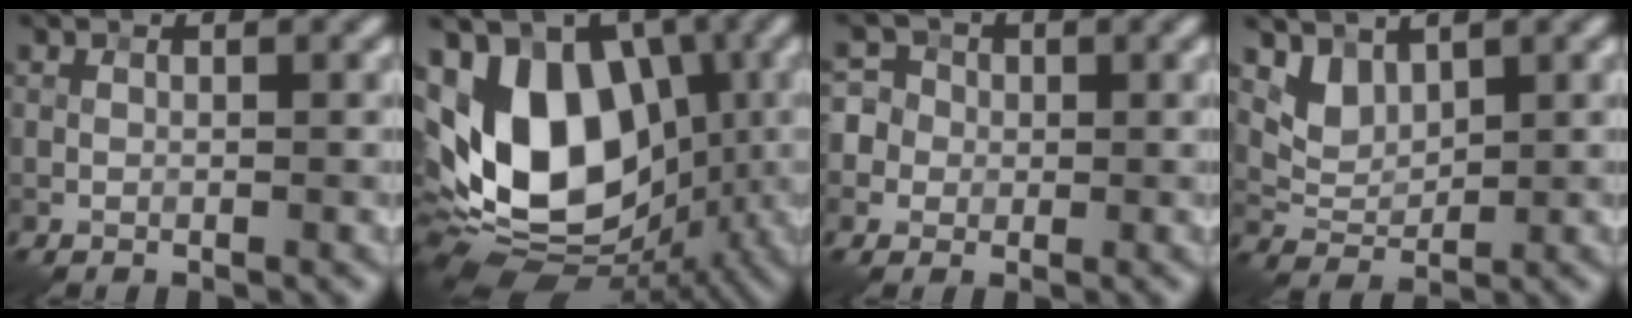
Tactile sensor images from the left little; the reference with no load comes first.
{"total": 14.6, "force": [-0.4, 9.6, 11.0], "torque": [-0.190, 0.004, -0.020]}
{"total": 4.9, "force": [0.3, 4.7, 1.4], "torque": [-0.016, 0.033, -0.011]}
{"total": 2.2, "force": [1.8, 1.0, 0.9], "torque": [-0.028, -0.015, 0.043]}